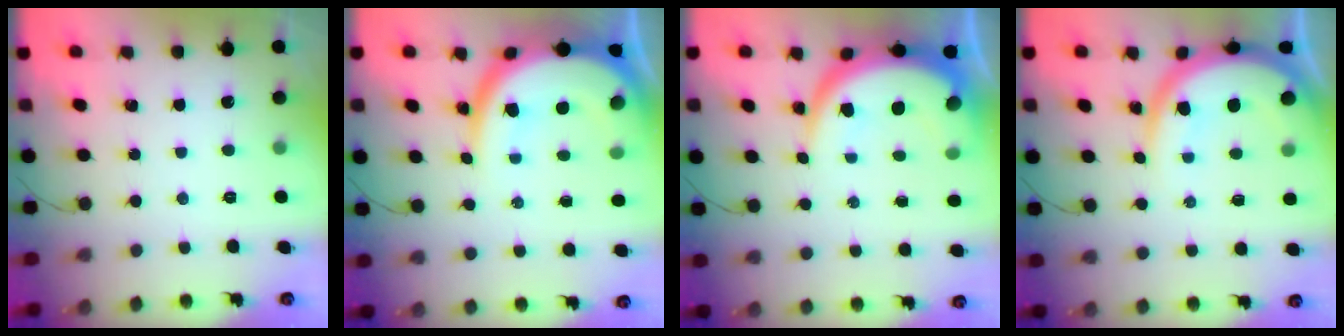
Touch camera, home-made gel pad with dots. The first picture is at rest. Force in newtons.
{"total": 16.9, "press": 16.8, "slide": 1.5}
{"total": 13.2, "press": 13.2, "slide": 1.2}
{"total": 13.2, "press": 13.2, "slide": 1.4}